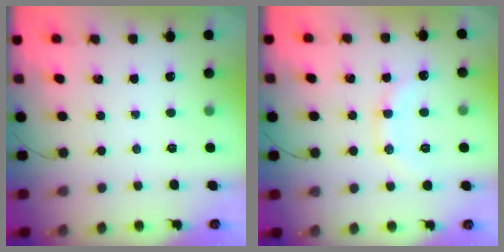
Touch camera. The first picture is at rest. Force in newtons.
{"total": 10.7, "press": 10.7, "slide": 1.2}